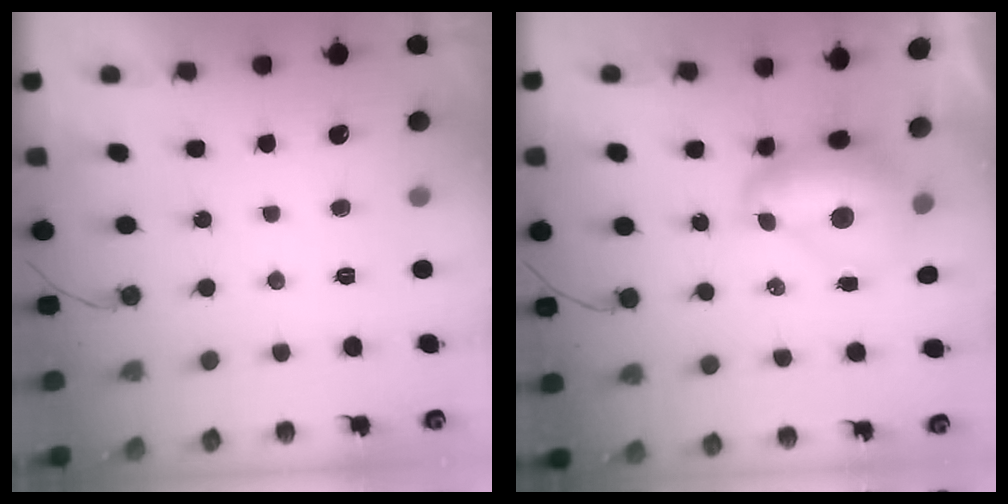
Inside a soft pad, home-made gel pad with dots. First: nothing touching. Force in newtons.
{"total": 8.7, "press": 8.6, "slide": 1.1}